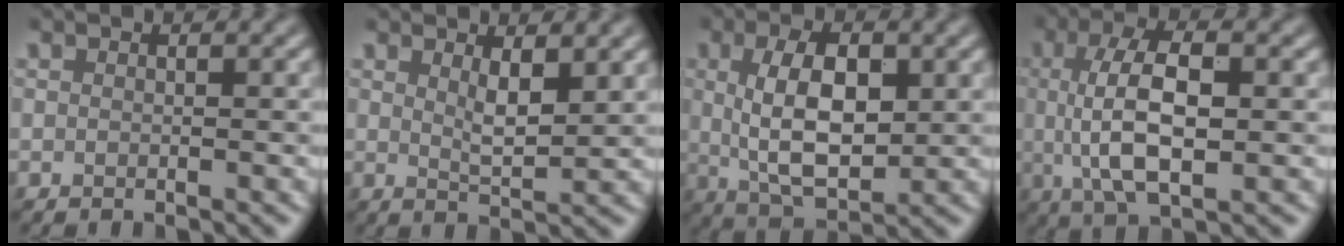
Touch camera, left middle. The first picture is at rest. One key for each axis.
{"total": 2.5, "fx": 1.4, "fy": 0.6, "fz": 2.0, "tx": -0.033, "ty": -0.008, "tz": 0.028}
{"total": 7.2, "fx": 1.0, "fy": 3.5, "fz": 6.2, "tx": -0.116, "ty": 0.000, "tz": 0.020}
{"total": 7.7, "fx": 0.3, "fy": 3.0, "fz": 7.1, "tx": -0.136, "ty": 0.004, "tz": 0.002}